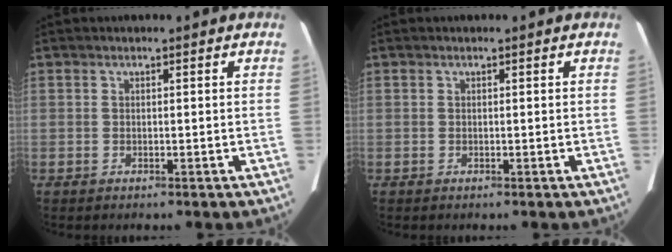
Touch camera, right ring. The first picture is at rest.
{"total": 0.0}